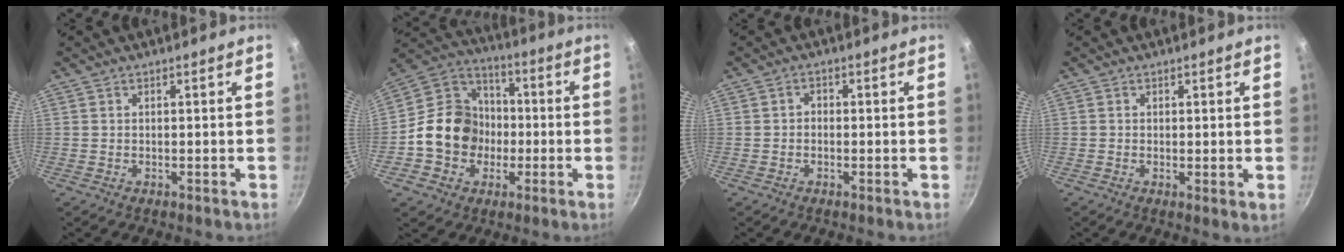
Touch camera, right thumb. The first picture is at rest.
{"total": 15.2, "force": [-2.4, 13.1, 7.3], "torque": [-0.096, 0.040, -0.054]}
{"total": 1.4, "force": [-0.4, 1.2, 0.7], "torque": [-0.008, 0.010, -0.009]}
{"total": 1.3, "force": [0.3, 0.4, 1.2], "torque": [-0.018, -0.011, -0.001]}